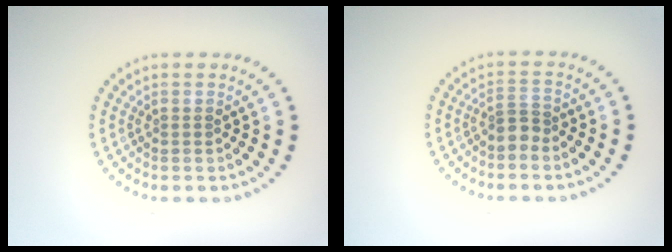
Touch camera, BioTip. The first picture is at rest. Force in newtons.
{"total": 1.5, "press": 1.1, "slide": 1.1}